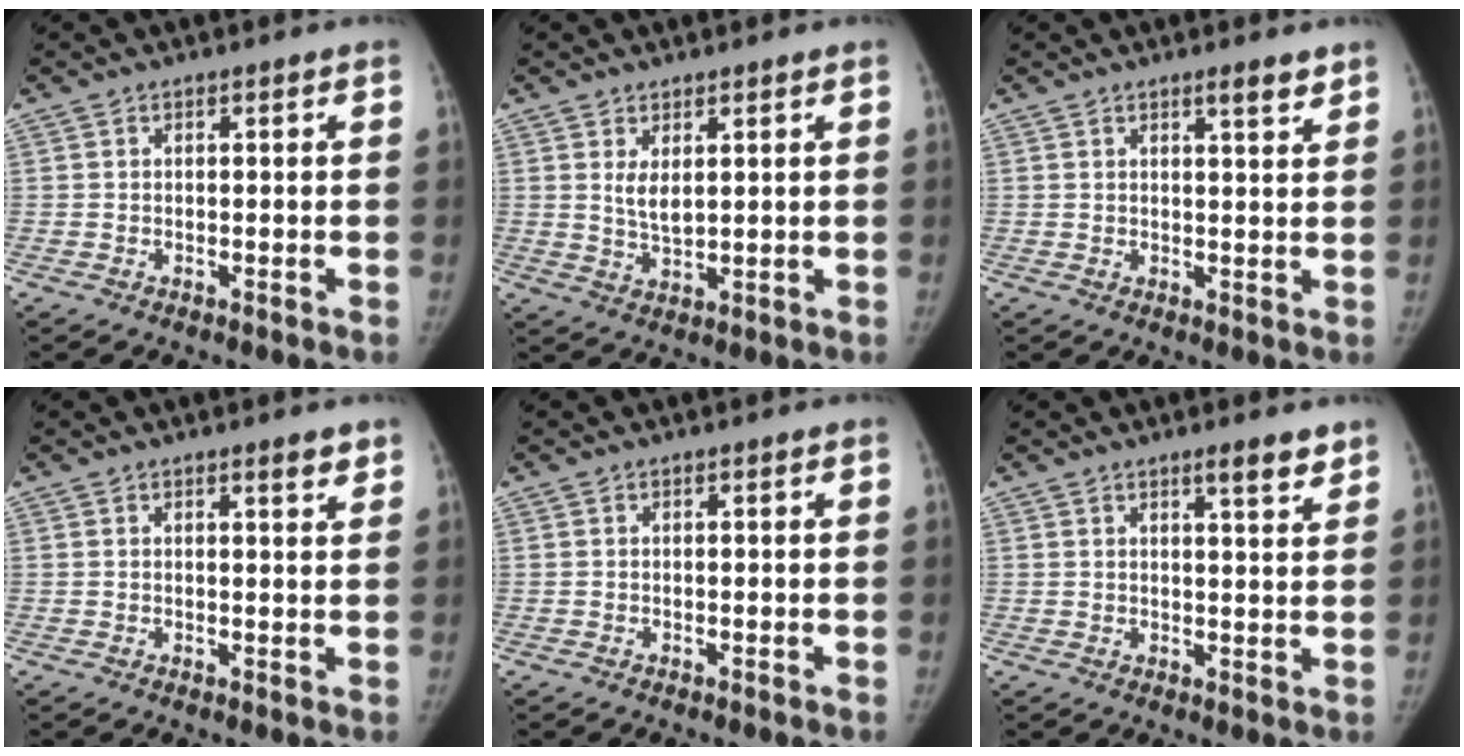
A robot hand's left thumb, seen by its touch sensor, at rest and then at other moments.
{"total": 3.7, "force": [1.4, 1.7, 3.0], "torque": [-0.046, -0.018, 0.034]}
{"total": 3.3, "force": [2.4, 0.5, 2.2], "torque": [-0.027, -0.017, 0.035]}
{"total": 2.5, "force": [1.8, 0.5, 1.6], "torque": [-0.016, -0.012, 0.024]}
{"total": 0.0}
{"total": 4.5, "force": [3.3, 0.7, 3.0], "torque": [-0.034, -0.024, 0.046]}